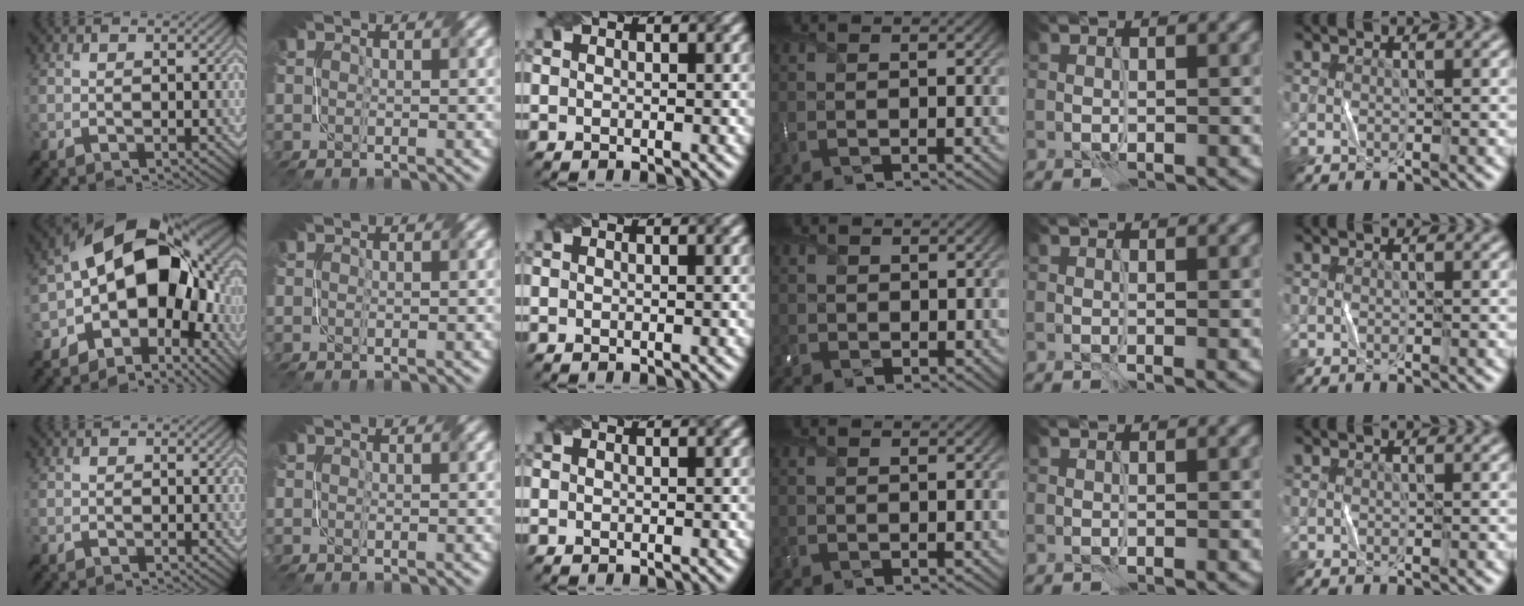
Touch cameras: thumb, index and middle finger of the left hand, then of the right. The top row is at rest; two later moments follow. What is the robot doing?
{"motion": "fold", "object": "bubble wrap"}